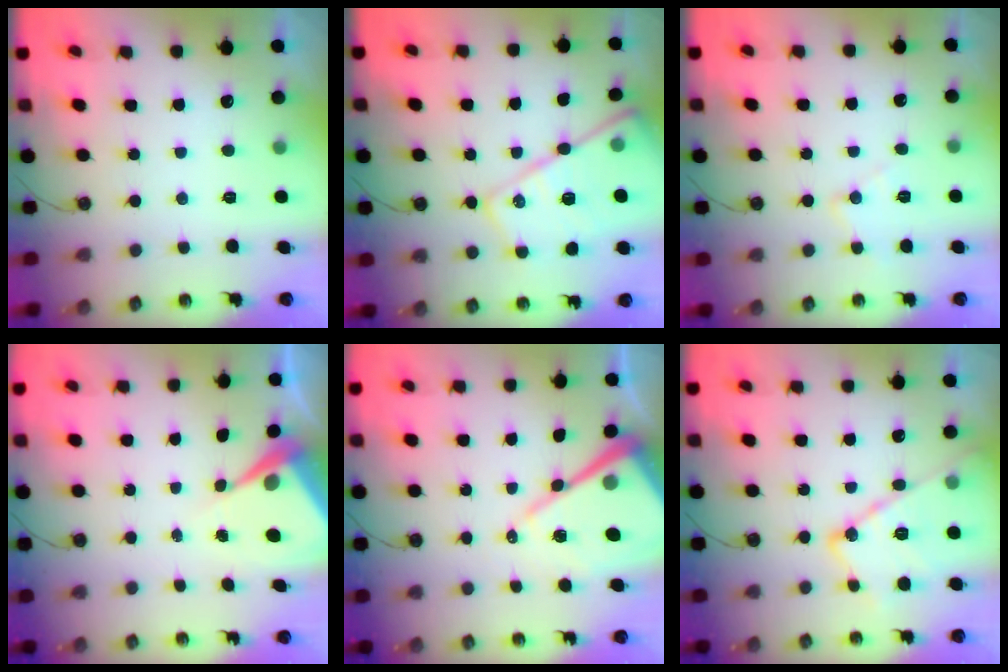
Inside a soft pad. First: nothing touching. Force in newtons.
{"total": 20.2, "press": 20.1, "slide": 1.3}
{"total": 7.7, "press": 7.7, "slide": 0.6}
{"total": 6.5, "press": 6.5, "slide": 0.3}
{"total": 18.2, "press": 18.1, "slide": 1.9}
{"total": 17.3, "press": 17.3, "slide": 1.5}